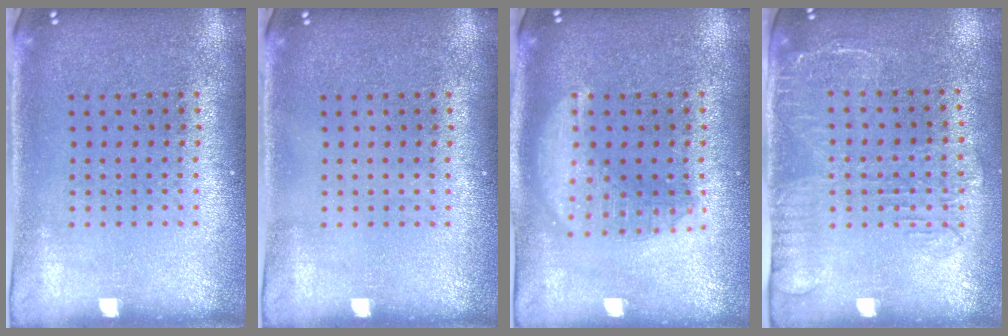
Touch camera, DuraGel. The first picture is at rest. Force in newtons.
{"total": 0.0}
{"total": 1.8, "press": 1.8, "slide": 0.2}
{"total": 1.7, "press": 1.3, "slide": 1.0}